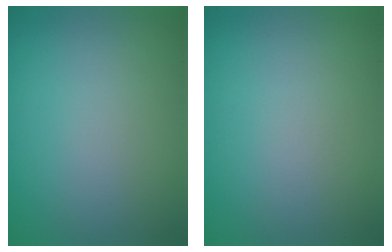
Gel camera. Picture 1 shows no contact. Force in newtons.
{"total": 0.0}